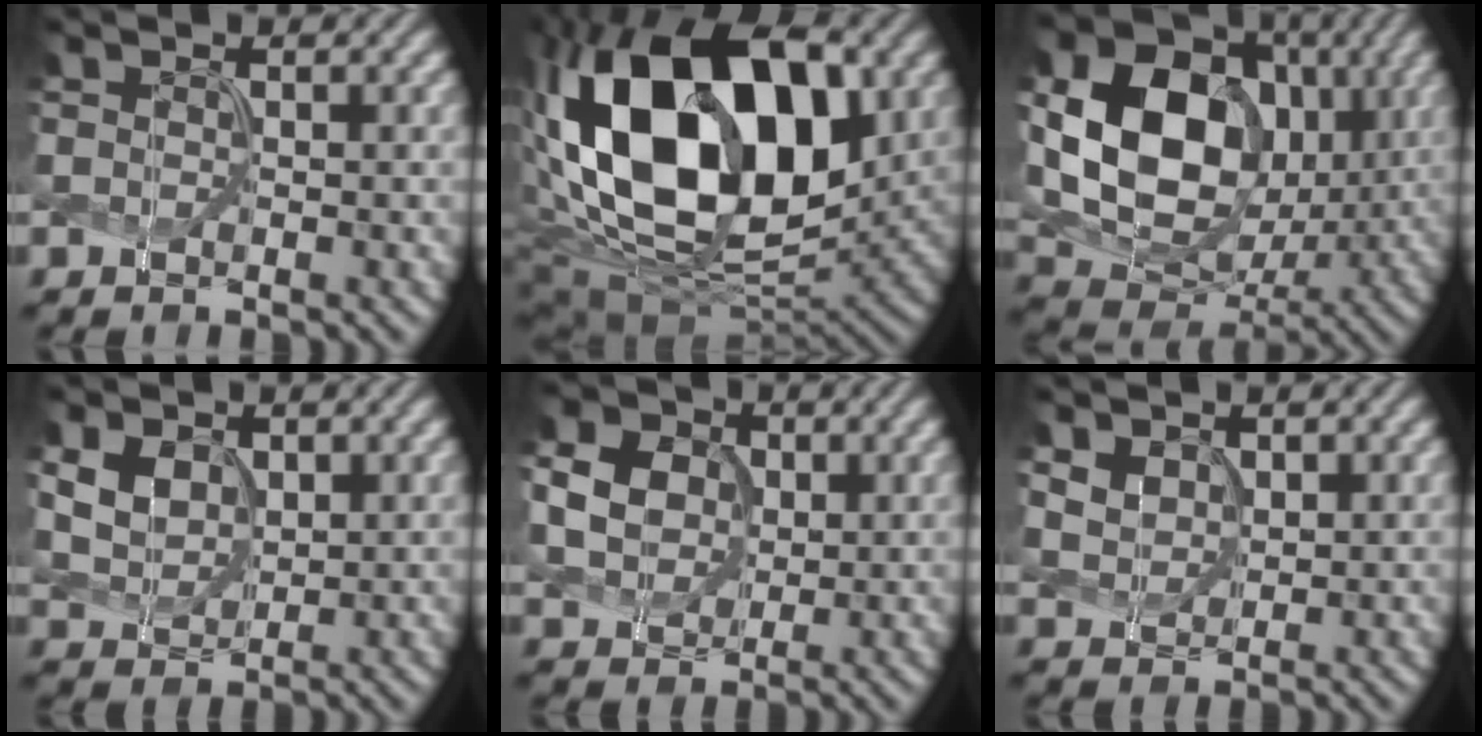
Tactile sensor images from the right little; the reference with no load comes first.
{"total": 19.0, "force": [3.3, 11.8, 14.6], "torque": [-0.291, 0.024, 0.052]}
{"total": 15.8, "force": [1.5, 12.4, 9.6], "torque": [-0.191, 0.006, 0.034]}
{"total": 2.9, "force": [0.7, 2.3, 1.7], "torque": [-0.050, -0.001, 0.021]}
{"total": 6.8, "force": [1.9, 5.6, 3.3], "torque": [-0.103, 0.030, 0.029]}
{"total": 2.5, "force": [1.2, 1.9, 1.1], "torque": [-0.043, -0.003, 0.038]}